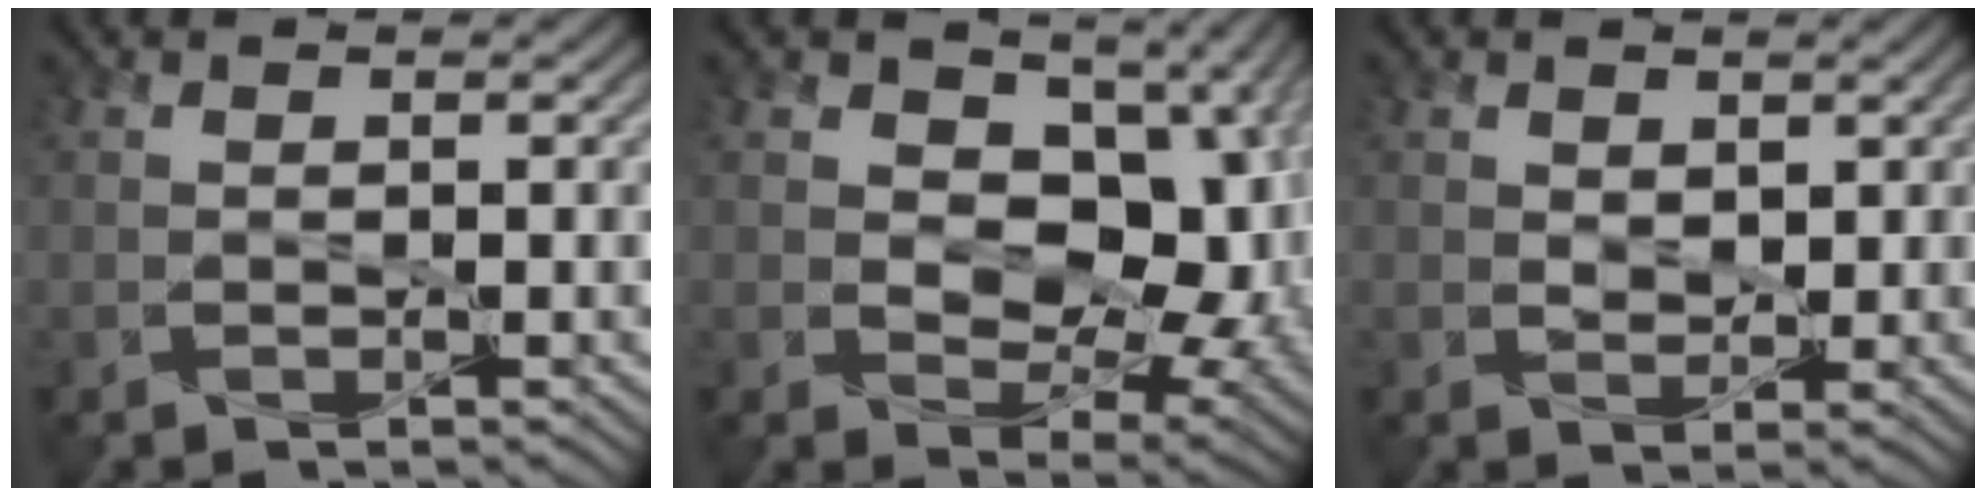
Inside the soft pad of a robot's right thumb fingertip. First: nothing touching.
{"total": 12.9, "force": [1.1, 9.0, 9.2], "torque": [-0.123, 0.002, 0.021]}
{"total": 2.3, "force": [0.9, 1.6, 1.4], "torque": [-0.039, -0.005, 0.011]}